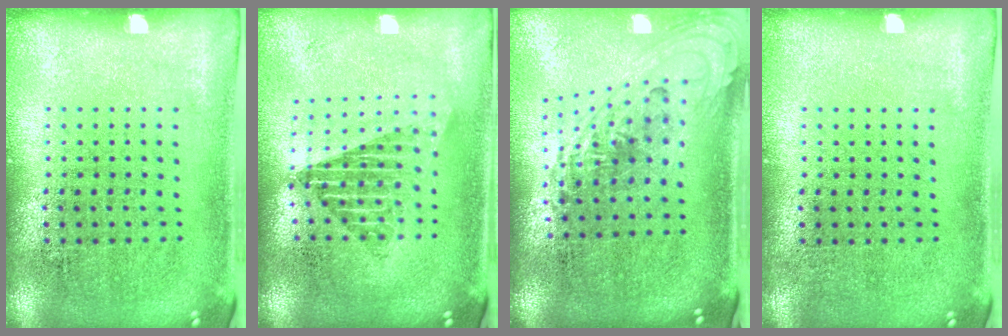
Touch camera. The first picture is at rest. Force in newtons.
{"total": 1.7, "press": 1.4, "slide": 1.0}
{"total": 1.5, "press": 1.2, "slide": 0.9}
{"total": 0.0}